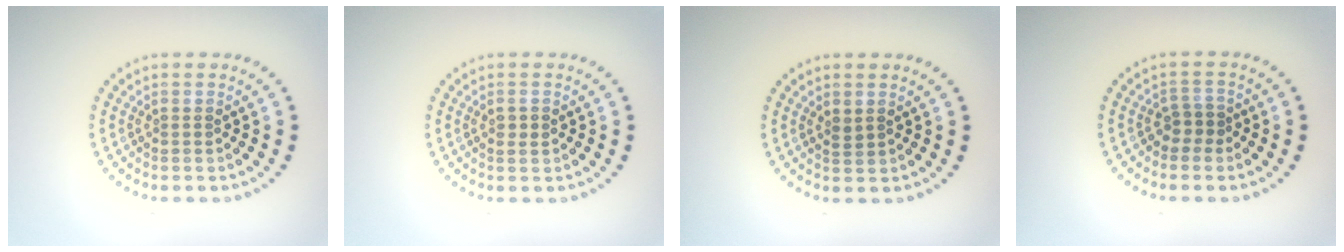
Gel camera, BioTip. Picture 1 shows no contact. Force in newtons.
{"total": 1.1, "press": 1.0, "slide": 0.3}
{"total": 0.8, "press": 0.7, "slide": 0.4}
{"total": 1.6, "press": 1.3, "slide": 0.9}